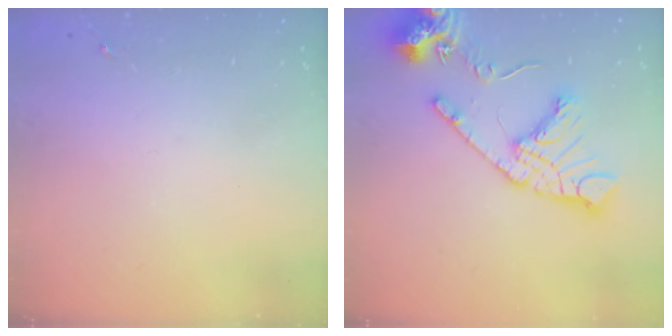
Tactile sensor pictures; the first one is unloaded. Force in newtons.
{"total": 18.2, "press": 18.0, "slide": 2.5}